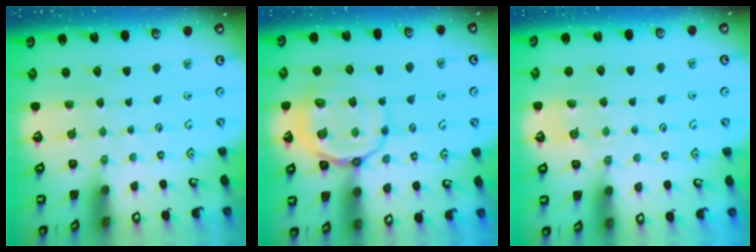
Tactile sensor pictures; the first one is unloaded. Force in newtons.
{"total": 13.7, "press": 13.5, "slide": 1.7}
{"total": 5.3, "press": 5.2, "slide": 0.6}